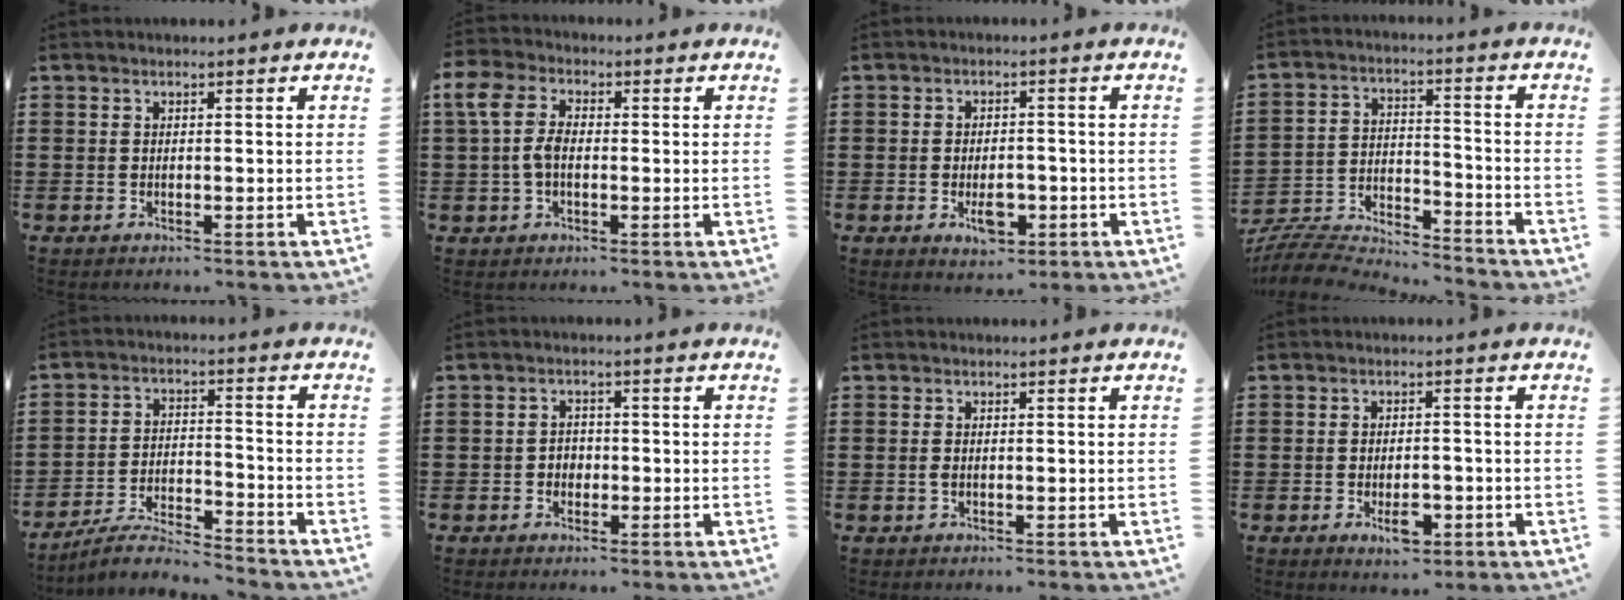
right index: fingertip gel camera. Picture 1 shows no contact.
{"total": 6.3, "force": [0.3, 4.2, 4.6], "torque": [-0.123, 0.006, -0.004]}
{"total": 4.9, "force": [-1.6, 2.6, 3.8], "torque": [-0.047, 0.001, -0.030]}
{"total": 6.9, "force": [-6.8, 0.8, 1.0], "torque": [-0.038, 0.002, -0.141]}
{"total": 5.8, "force": [-5.4, 0.5, 1.9], "torque": [-0.051, -0.002, -0.110]}
{"total": 1.8, "force": [-0.6, 1.6, 0.7], "torque": [-0.017, 0.003, -0.015]}
{"total": 0.6, "force": [-0.1, 0.3, 0.5], "torque": [-0.011, 0.000, -0.003]}
{"total": 4.4, "force": [-1.7, 2.2, 3.5], "torque": [-0.048, 0.003, -0.029]}